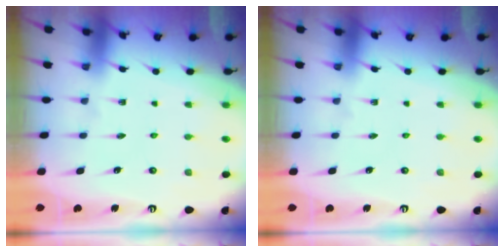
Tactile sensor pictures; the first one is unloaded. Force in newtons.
{"total": 0.0}